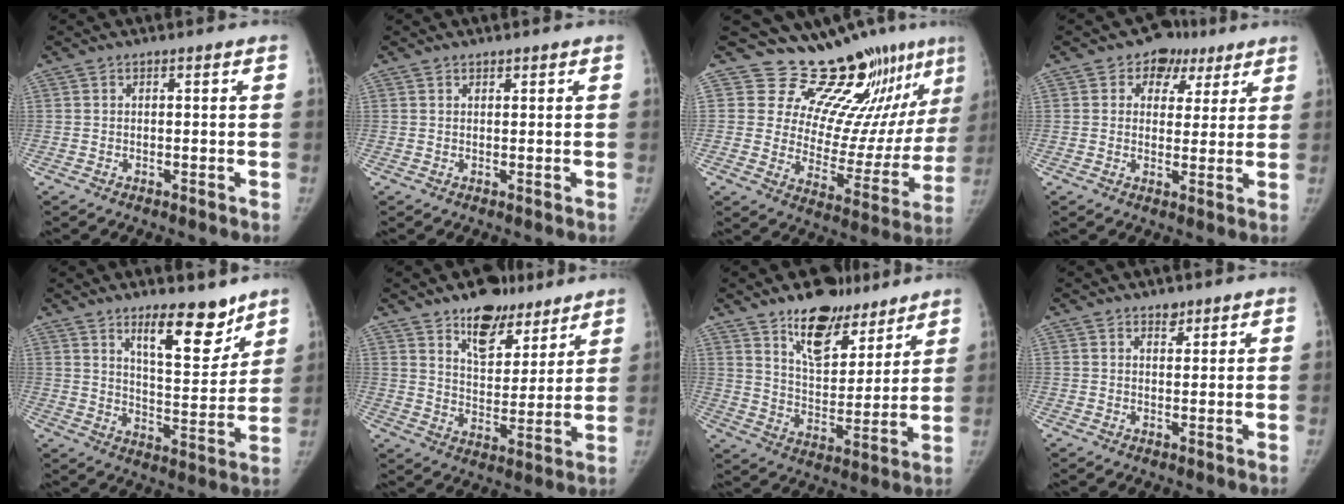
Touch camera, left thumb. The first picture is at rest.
{"total": 0.8, "force": [0.6, 0.4, 0.0], "torque": [0.008, -0.004, 0.007]}
{"total": 16.7, "force": [14.2, 4.7, 7.5], "torque": [-0.048, -0.131, 0.202]}
{"total": 7.8, "force": [4.1, 6.2, 2.1], "torque": [0.018, -0.005, 0.054]}
{"total": 13.9, "force": [9.8, 4.9, 8.7], "torque": [-0.090, -0.083, 0.162]}
{"total": 13.1, "force": [9.1, 7.1, 6.2], "torque": [-0.051, -0.058, 0.147]}
{"total": 14.8, "force": [10.5, 7.5, 7.3], "torque": [-0.069, -0.072, 0.177]}
{"total": 2.0, "force": [1.5, 1.1, 0.6], "torque": [0.005, -0.010, 0.021]}